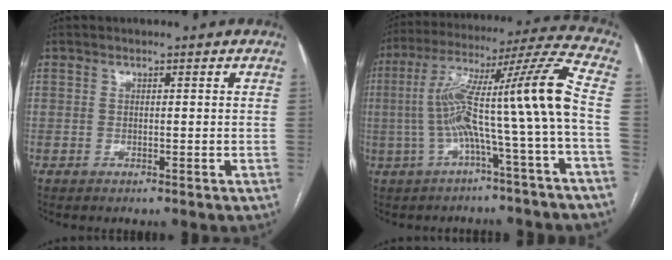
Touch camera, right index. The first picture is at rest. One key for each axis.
{"total": 15.4, "fx": -2.5, "fy": -1.6, "fz": 15.1, "tx": -0.258, "ty": 0.038, "tz": -0.051}